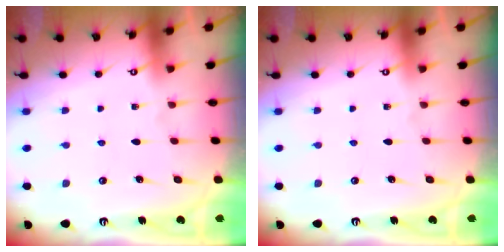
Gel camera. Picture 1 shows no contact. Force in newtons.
{"total": 0.0}